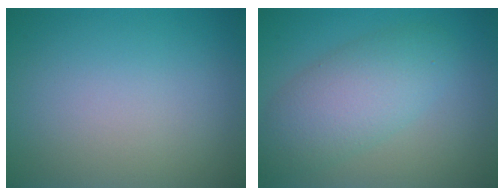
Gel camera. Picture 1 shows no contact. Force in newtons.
{"total": 5.3, "press": 5.3, "slide": 0.3}